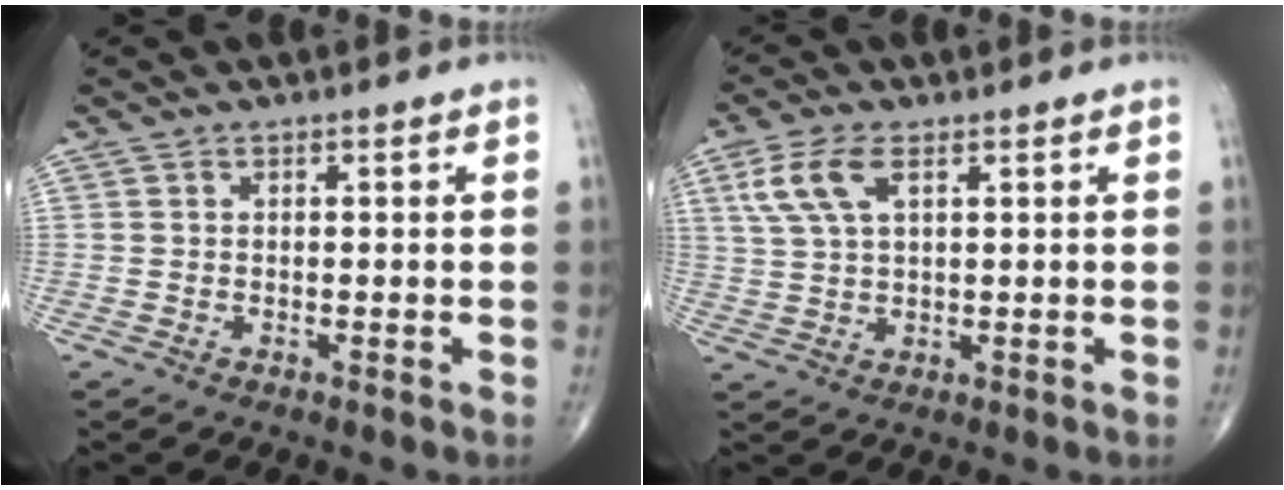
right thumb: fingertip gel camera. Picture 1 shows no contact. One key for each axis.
{"total": 7.1, "fx": 3.0, "fy": 3.3, "fz": 5.6, "tx": -0.127, "ty": 0.004, "tz": 0.063}